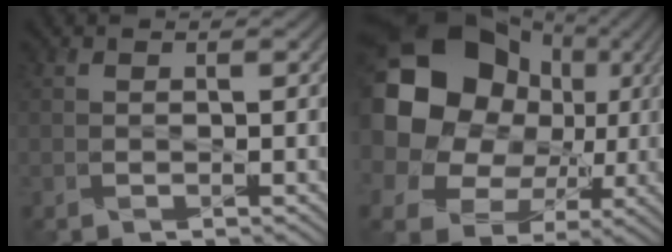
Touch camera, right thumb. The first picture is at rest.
{"total": 23.1, "force": [5.9, 19.1, 11.5], "torque": [-0.304, 0.028, 0.108]}